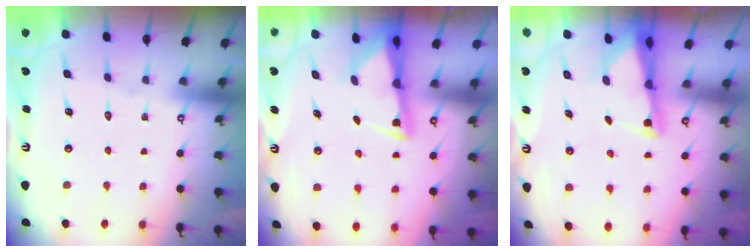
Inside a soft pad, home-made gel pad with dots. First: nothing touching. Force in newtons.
{"total": 2.8, "press": 2.8, "slide": 0.6}
{"total": 2.6, "press": 2.6, "slide": 0.5}